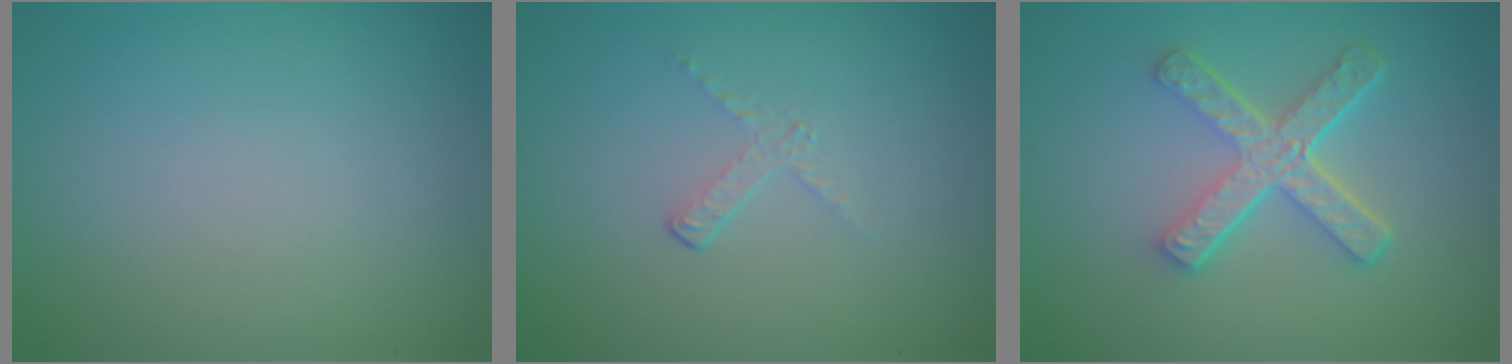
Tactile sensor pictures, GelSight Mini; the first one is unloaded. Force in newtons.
{"total": 1.1, "press": 0.4, "slide": 1.1}
{"total": 5.3, "press": 3.7, "slide": 3.8}